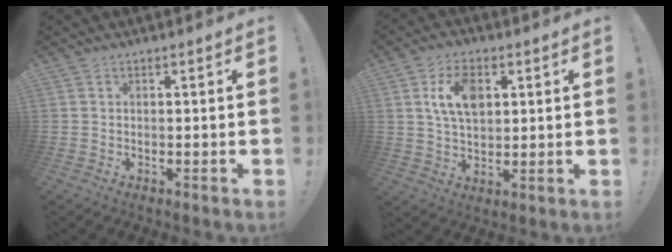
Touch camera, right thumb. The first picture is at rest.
{"total": 10.2, "force": [3.4, 6.2, 7.3], "torque": [-0.120, 0.005, 0.065]}